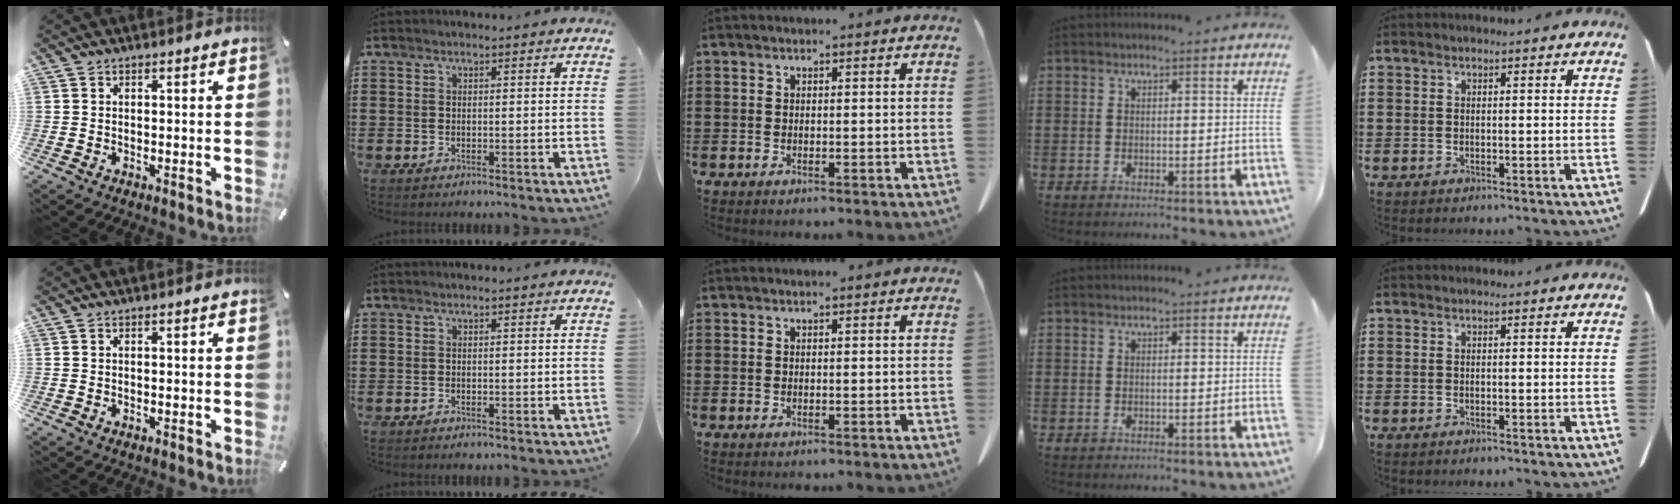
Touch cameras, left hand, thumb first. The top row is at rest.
{}